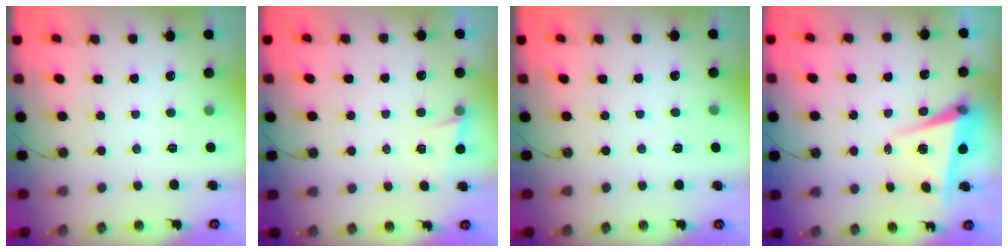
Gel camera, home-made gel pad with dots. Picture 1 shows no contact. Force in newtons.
{"total": 2.7, "press": 2.6, "slide": 1.0}
{"total": 4.1, "press": 3.6, "slide": 2.0}
{"total": 5.6, "press": 5.3, "slide": 1.8}